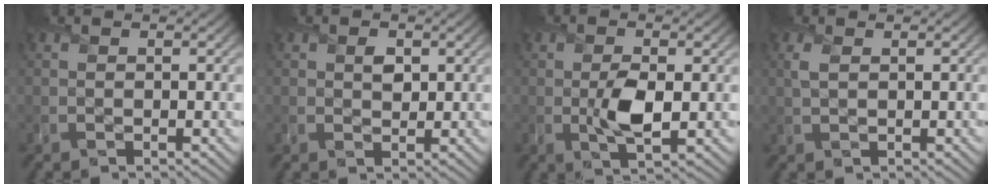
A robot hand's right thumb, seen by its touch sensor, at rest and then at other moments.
{"total": 1.9, "force": [0.7, 1.4, 1.0], "torque": [-0.016, -0.005, 0.010]}
{"total": 4.6, "force": [-0.3, 2.4, 3.9], "torque": [-0.082, -0.007, -0.003]}
{"total": 1.5, "force": [0.7, 0.7, 1.2], "torque": [-0.036, 0.004, 0.014]}